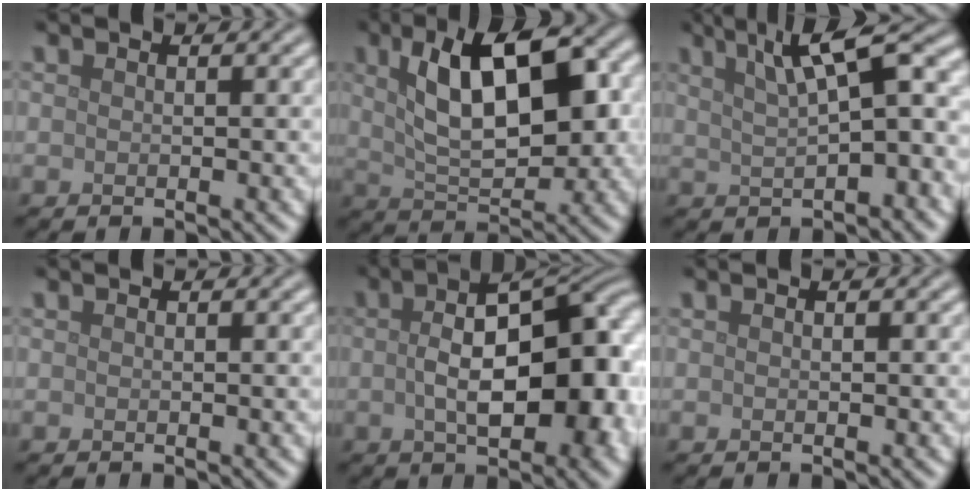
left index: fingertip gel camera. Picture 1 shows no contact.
{"total": 10.0, "force": [2.5, 4.6, 8.6], "torque": [-0.131, 0.011, 0.038]}
{"total": 9.5, "force": [3.2, 2.9, 8.4], "torque": [-0.126, 0.027, 0.054]}
{"total": 0.0}
{"total": 14.1, "force": [0.3, 6.6, 12.4], "torque": [-0.146, 0.023, 0.001]}
{"total": 0.0}